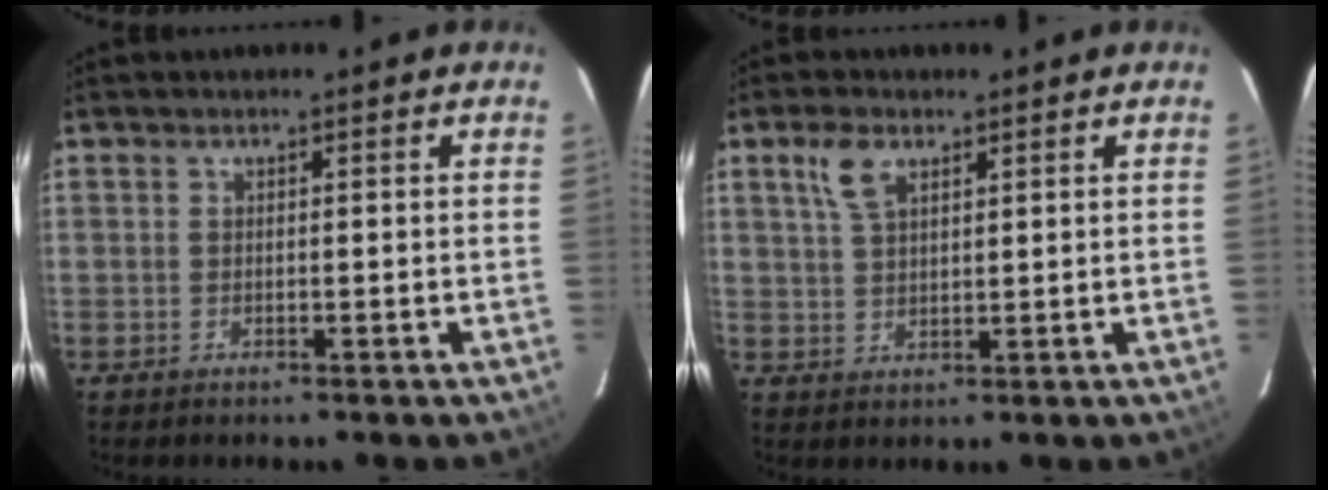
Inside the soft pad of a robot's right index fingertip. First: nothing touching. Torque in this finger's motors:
{"motor_torque": [0.08, 0.00, 0.09, 0.06]}